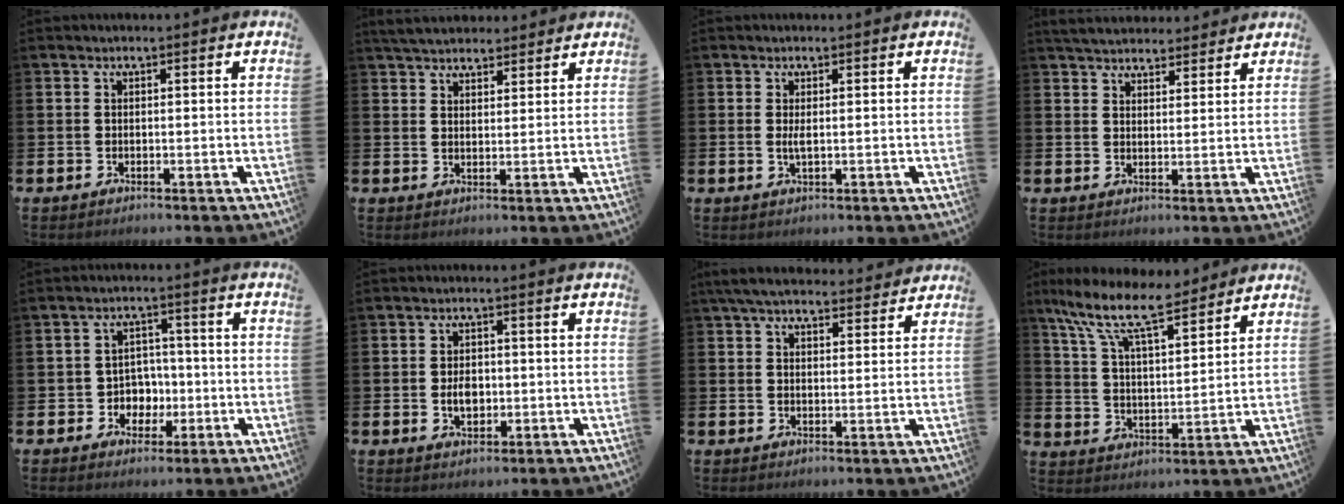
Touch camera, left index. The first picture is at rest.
{"total": 4.5, "force": [4.3, 1.3, 0.5], "torque": [-0.024, -0.014, 0.080]}
{"total": 1.3, "force": [0.3, 0.3, 1.3], "torque": [-0.021, -0.002, 0.003]}
{"total": 4.6, "force": [4.4, 1.1, 0.3], "torque": [-0.019, -0.018, 0.081]}
{"total": 3.9, "force": [-0.6, 3.8, 0.7], "torque": [-0.018, -0.002, -0.020]}
{"total": 3.3, "force": [-0.2, 2.3, 2.3], "torque": [-0.027, -0.001, -0.010]}
{"total": 5.5, "force": [5.1, 1.3, 1.6], "torque": [-0.046, -0.017, 0.094]}
{"total": 10.7, "force": [8.6, 3.0, 5.6], "torque": [-0.139, -0.042, 0.150]}